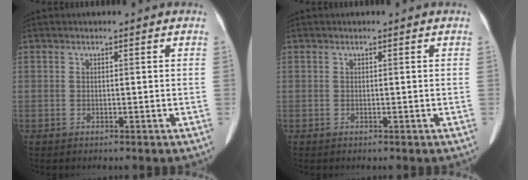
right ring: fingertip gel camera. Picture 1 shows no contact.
{"total": 0.0}